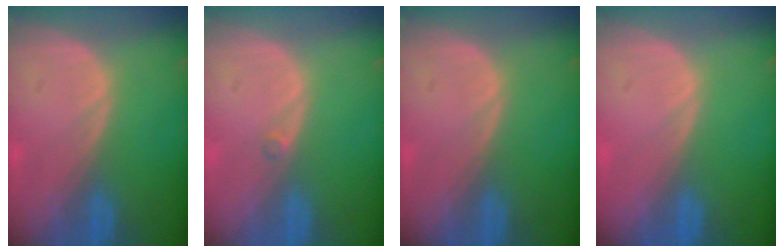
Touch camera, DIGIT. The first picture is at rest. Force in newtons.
{"total": 0.5, "press": 0.5, "slide": 0.2}
{"total": 0.0}
{"total": 0.0}